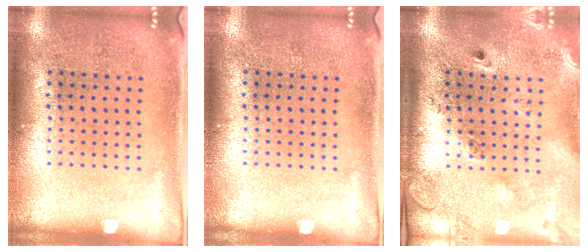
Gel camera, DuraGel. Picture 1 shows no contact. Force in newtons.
{"total": 0.0}
{"total": 2.6, "press": 1.9, "slide": 1.8}